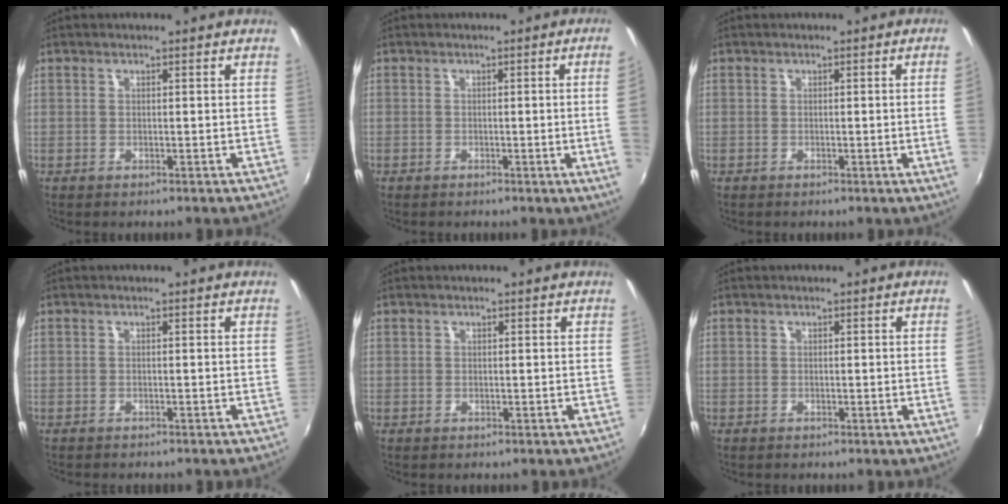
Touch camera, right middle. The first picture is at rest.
{"total": 4.4, "force": [-0.1, -2.0, 4.0], "torque": [-0.062, -0.010, 0.003]}
{"total": 2.5, "force": [-0.1, -1.5, 2.0], "torque": [-0.027, -0.013, 0.002]}
{"total": 1.7, "force": [-1.6, 0.4, 0.5], "torque": [-0.017, -0.010, -0.025]}
{"total": 0.0}
{"total": 1.4, "force": [-0.1, -0.9, 1.1], "torque": [-0.008, -0.012, 0.000]}